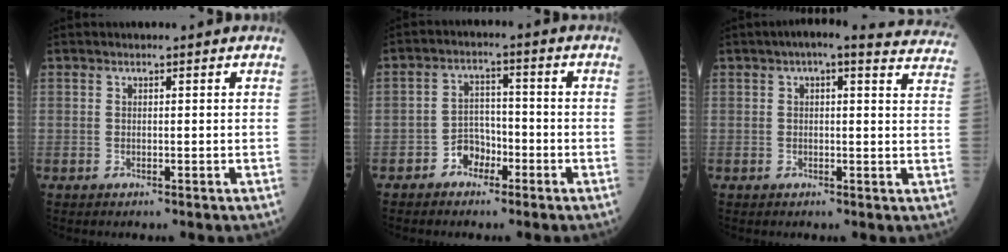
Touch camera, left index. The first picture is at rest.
{"total": 4.0, "force": [-2.5, 2.7, 1.6], "torque": [-0.025, 0.009, -0.047]}
{"total": 13.5, "force": [11.9, 2.7, 5.8], "torque": [-0.051, 0.010, 0.110]}